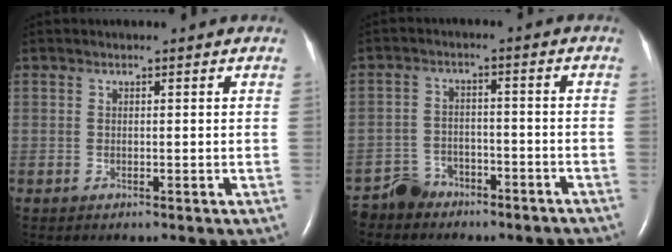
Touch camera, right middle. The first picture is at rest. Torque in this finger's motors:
{"motor_torque": [-0.24, -0.30, 0.06, 0.02]}